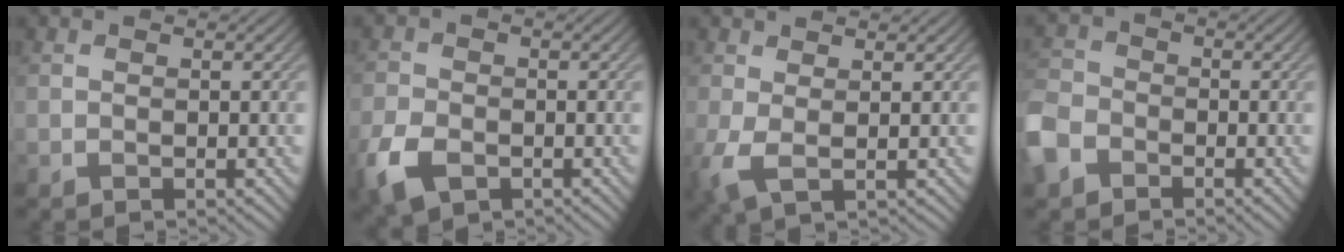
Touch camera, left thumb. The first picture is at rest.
{"total": 6.4, "force": [-3.4, 4.0, 3.7], "torque": [-0.096, -0.013, -0.070]}
{"total": 2.8, "force": [0.2, 0.9, 2.7], "torque": [-0.076, -0.004, 0.001]}
{"total": 6.2, "force": [-3.7, 4.3, 2.6], "torque": [-0.080, -0.010, -0.093]}